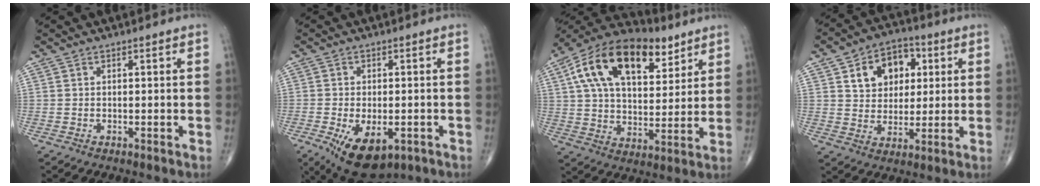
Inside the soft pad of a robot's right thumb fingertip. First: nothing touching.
{"total": 11.5, "force": [-4.7, 6.1, 8.6], "torque": [-0.141, -0.006, -0.060]}
{"total": 22.8, "force": [10.4, 12.4, 16.0], "torque": [-0.257, -0.003, 0.175]}
{"total": 11.7, "force": [3.9, 8.7, 6.8], "torque": [-0.060, -0.002, 0.062]}